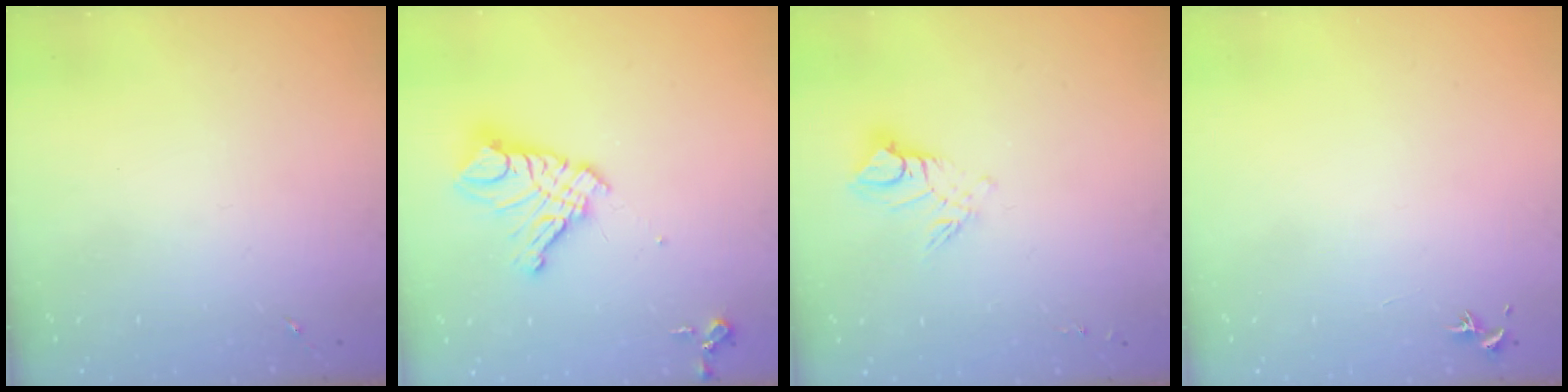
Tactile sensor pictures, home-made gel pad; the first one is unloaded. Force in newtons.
{"total": 15.7, "press": 15.6, "slide": 1.8}
{"total": 10.0, "press": 9.9, "slide": 1.0}
{"total": 0.7, "press": 0.7, "slide": 0.3}